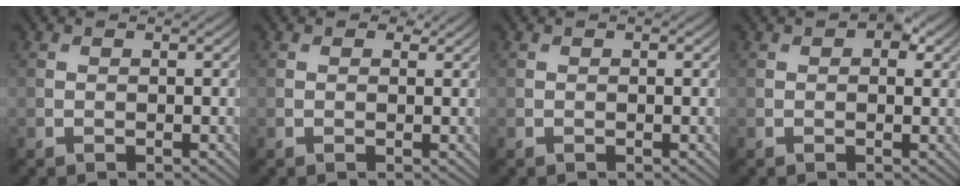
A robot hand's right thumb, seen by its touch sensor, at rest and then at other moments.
{"total": 0.8, "force": [0.5, 0.5, 0.4], "torque": [-0.004, -0.002, 0.005]}
{"total": 0.0}
{"total": 2.5, "force": [1.2, 1.3, 1.8], "torque": [-0.019, 0.000, 0.015]}